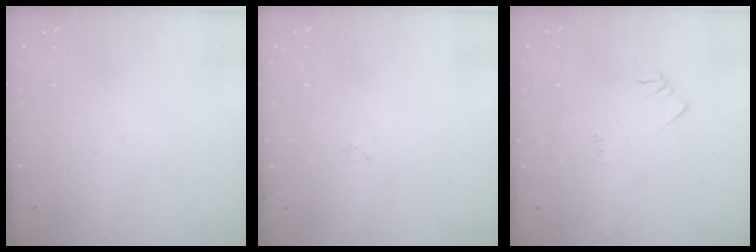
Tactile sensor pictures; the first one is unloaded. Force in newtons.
{"total": 0.8, "press": 0.8, "slide": 0.2}
{"total": 1.5, "press": 1.5, "slide": 0.3}